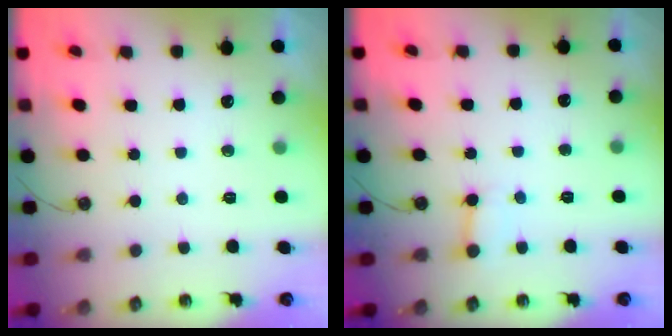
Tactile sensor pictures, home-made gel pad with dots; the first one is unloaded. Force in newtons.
{"total": 4.5, "press": 4.5, "slide": 0.3}